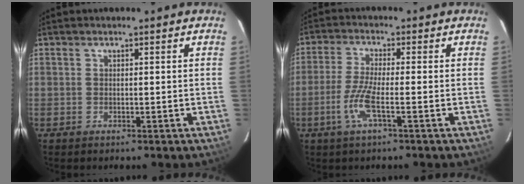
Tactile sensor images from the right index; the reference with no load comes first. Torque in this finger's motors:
{"motor_torque": [0.05, -0.09, 0.10, 0.04]}